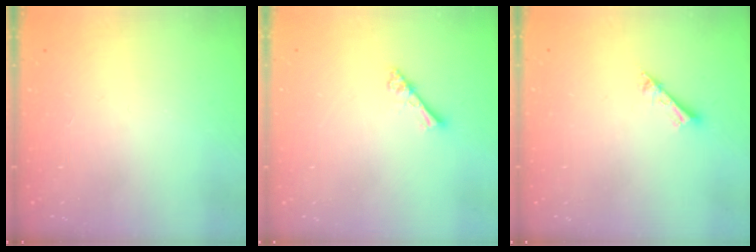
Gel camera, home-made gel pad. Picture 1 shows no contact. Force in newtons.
{"total": 2.8, "press": 2.8, "slide": 0.3}
{"total": 2.6, "press": 2.6, "slide": 0.1}